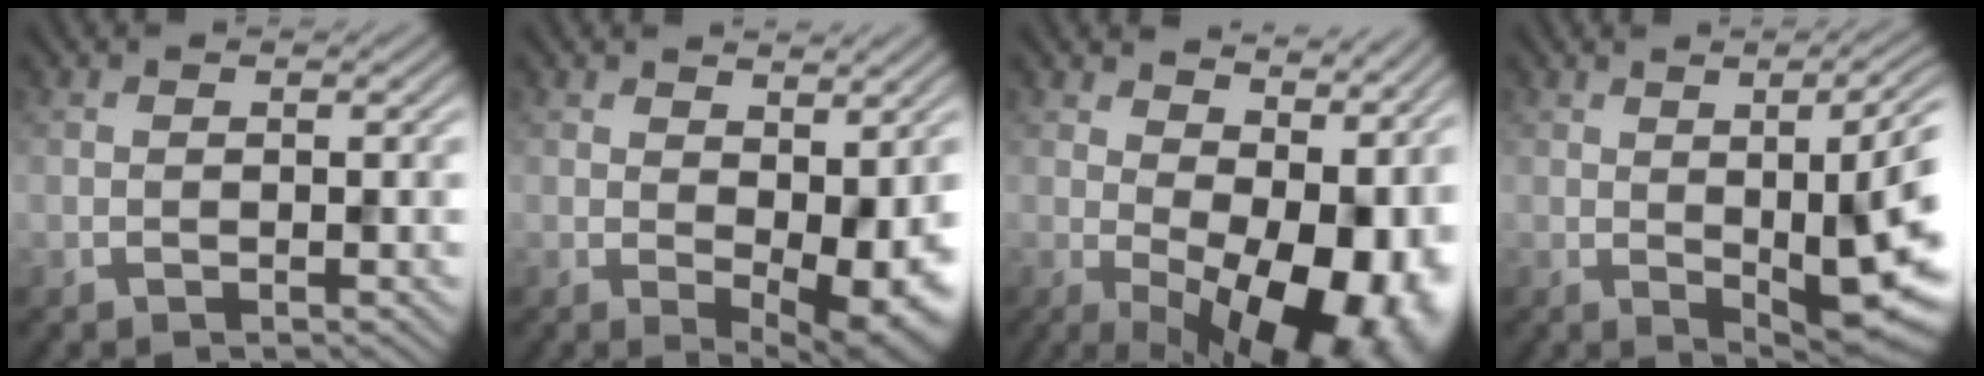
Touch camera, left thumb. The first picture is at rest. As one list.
[{"total": 8.3, "force": [0.3, 4.2, 7.1], "torque": [-0.104, -0.017, 0.017]}, {"total": 15.9, "force": [0.9, 9.2, 12.9], "torque": [-0.144, -0.023, 0.049]}, {"total": 11.2, "force": [0.6, 3.4, 10.6], "torque": [-0.137, 0.000, 0.009]}]